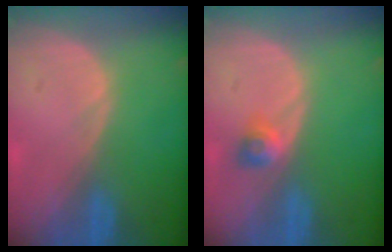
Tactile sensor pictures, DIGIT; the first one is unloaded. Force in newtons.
{"total": 2.5, "press": 2.2, "slide": 1.3}